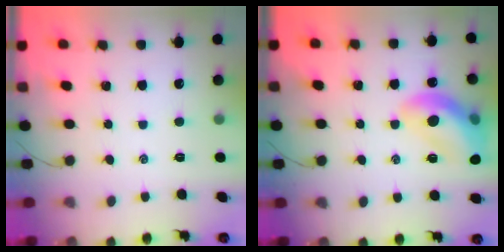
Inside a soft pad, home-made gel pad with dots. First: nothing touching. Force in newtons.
{"total": 13.7, "press": 13.6, "slide": 1.5}